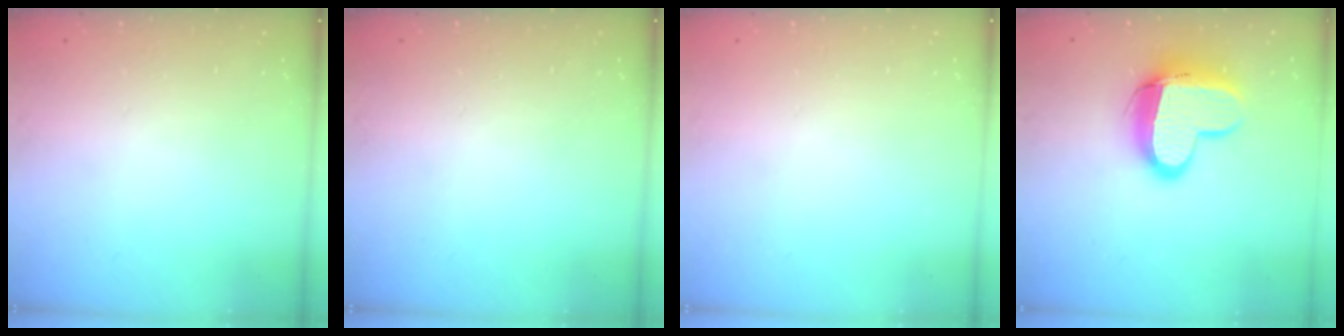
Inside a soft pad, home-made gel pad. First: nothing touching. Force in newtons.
{"total": 0.0}
{"total": 0.0}
{"total": 15.6, "press": 15.5, "slide": 1.5}